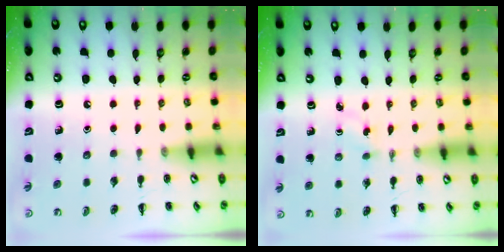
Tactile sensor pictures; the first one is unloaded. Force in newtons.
{"total": 1.5, "press": 1.3, "slide": 0.6}